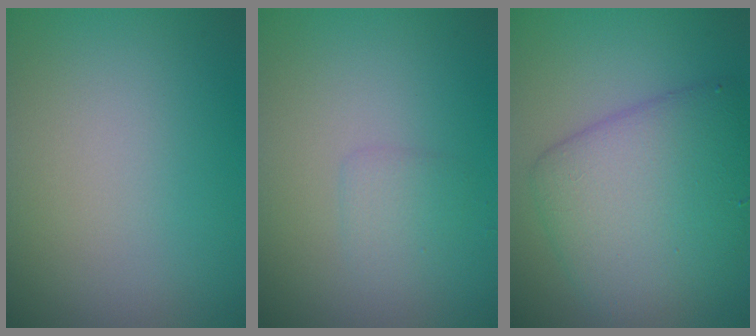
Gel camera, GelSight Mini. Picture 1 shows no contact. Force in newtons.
{"total": 1.3, "press": 1.3, "slide": 0.1}
{"total": 7.6, "press": 7.6, "slide": 0.2}